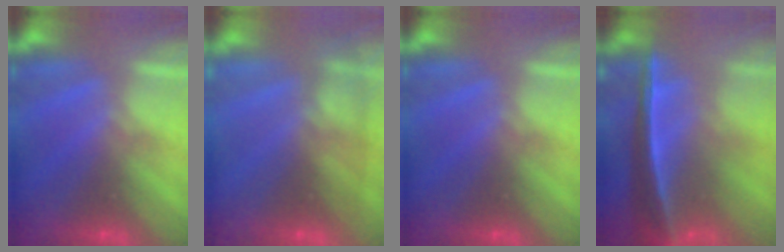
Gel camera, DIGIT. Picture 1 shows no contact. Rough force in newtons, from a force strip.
{"total": 9.1}
{"total": 0.0}
{"total": 5.9}